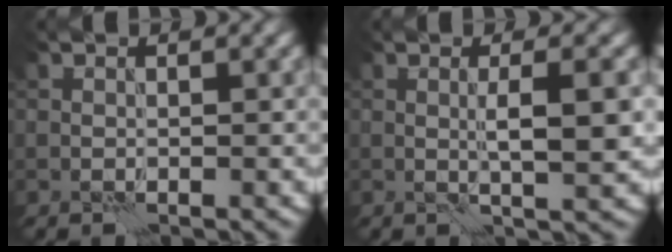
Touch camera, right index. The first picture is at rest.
{"total": 3.7, "force": [0.2, 0.5, 3.6], "torque": [-0.059, 0.003, 0.004]}